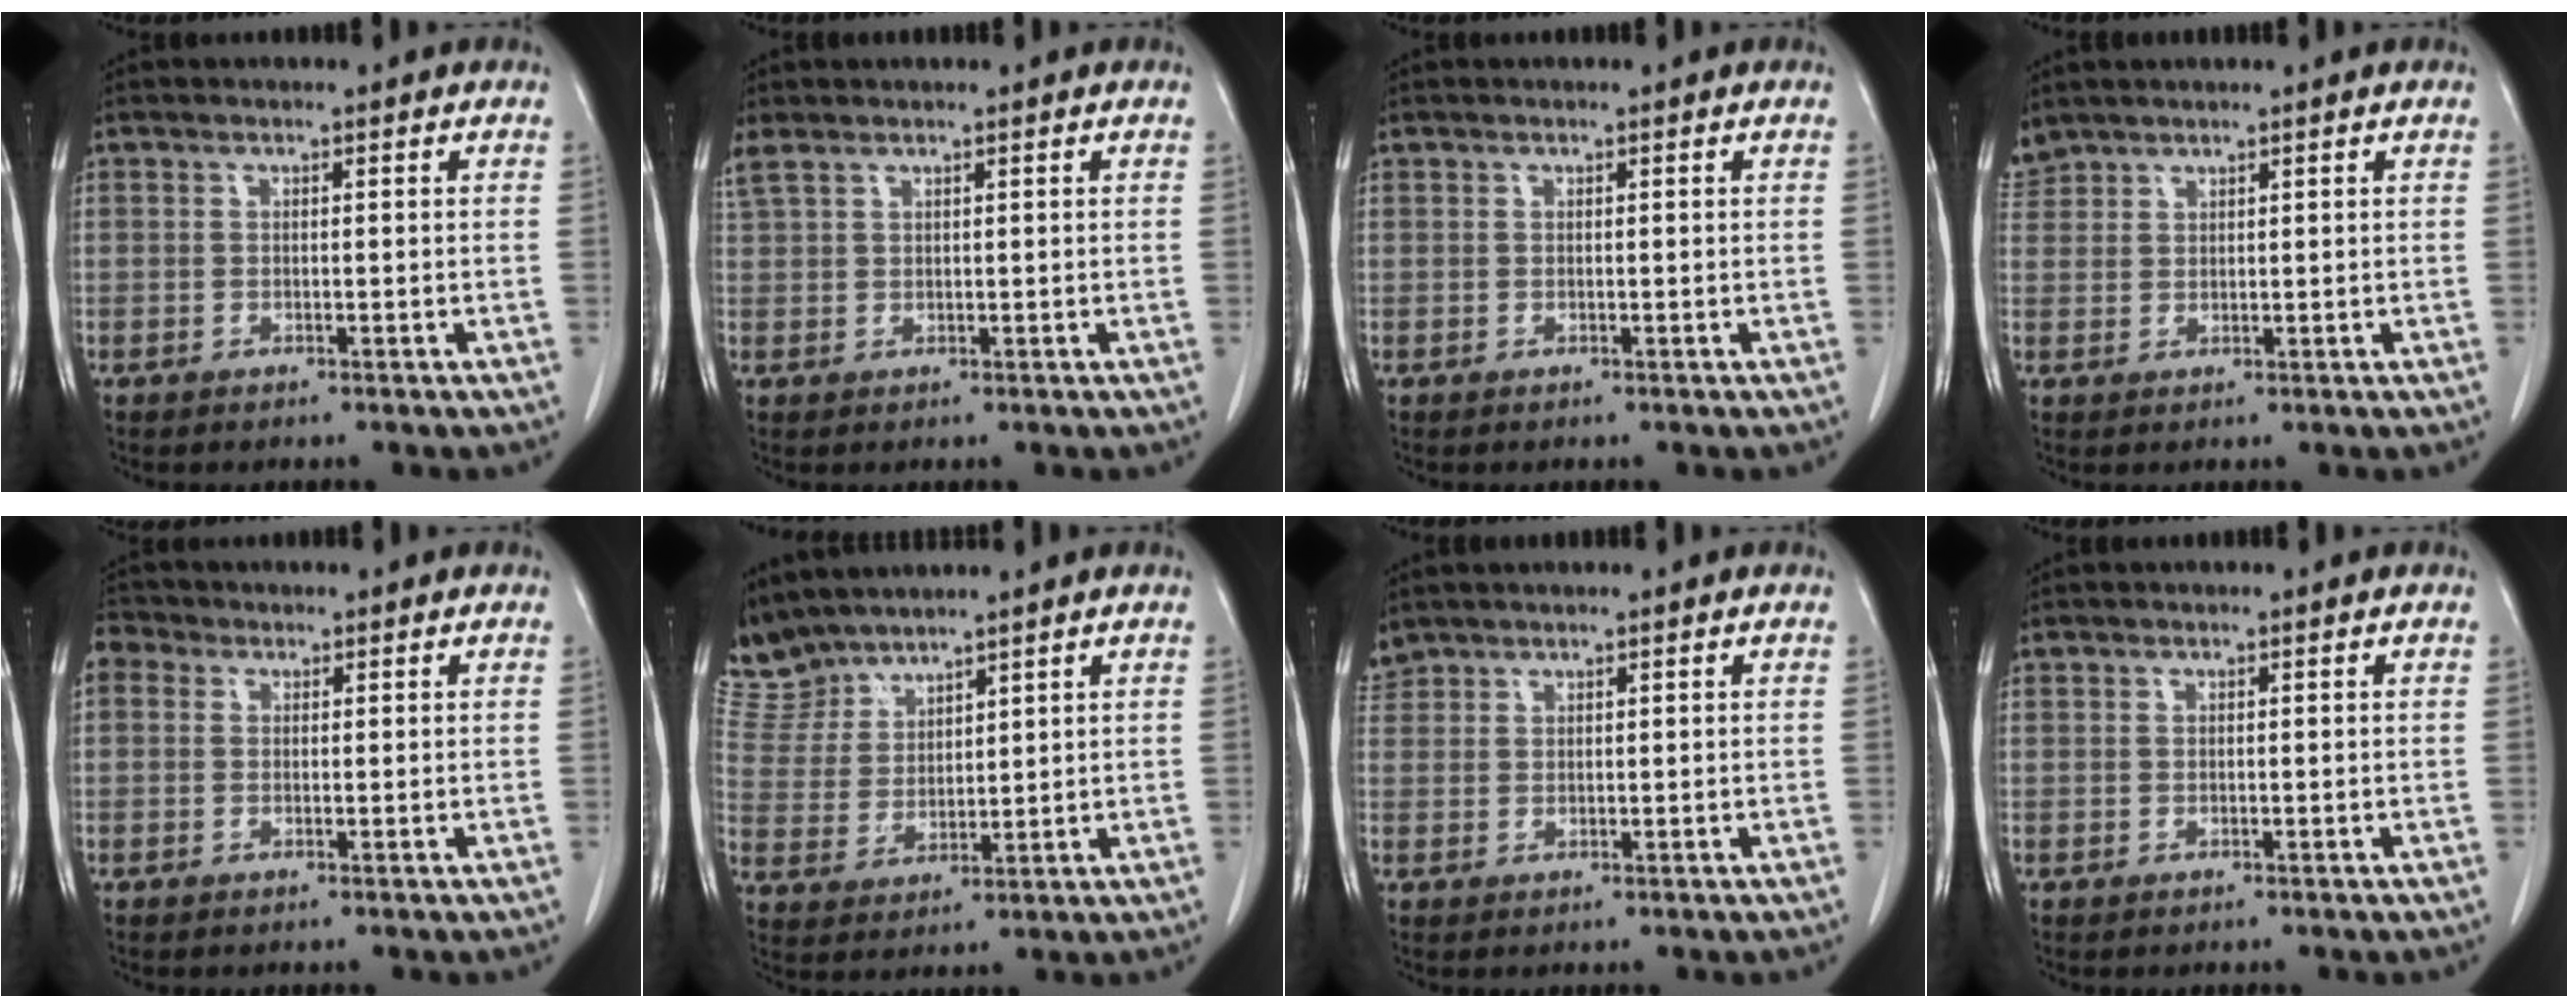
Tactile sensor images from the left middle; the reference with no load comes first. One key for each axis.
{"total": 1.8, "fx": 1.6, "fy": 0.4, "fz": 0.7, "tx": -0.029, "ty": 0.017, "tz": 0.042}
{"total": 0.0}
{"total": 2.4, "fx": 2.3, "fy": 0.4, "fz": -0.4, "tx": 0.002, "ty": 0.012, "tz": 0.052}
{"total": 2.7, "fx": 1.1, "fy": 2.3, "fz": 1.0, "tx": -0.021, "ty": 0.014, "tz": 0.020}
{"total": 6.7, "fx": 6.6, "fy": 1.1, "fz": -0.1, "tx": -0.014, "ty": 0.012, "tz": 0.154}
{"total": 1.9, "fx": 1.8, "fy": 0.3, "fz": -0.4, "tx": 0.003, "ty": 0.011, "tz": 0.041}
{"total": 0.0}